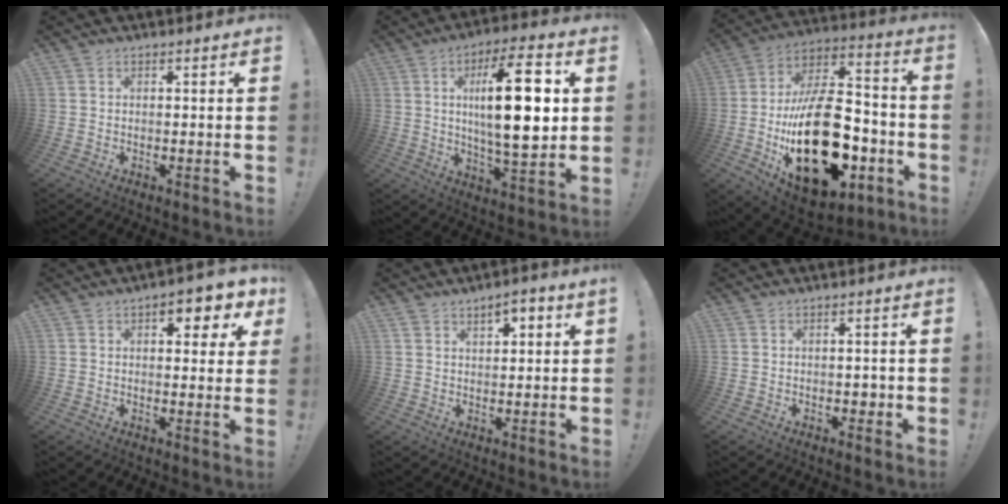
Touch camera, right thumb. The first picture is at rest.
{"total": 20.7, "force": [3.5, 6.3, 19.4], "torque": [-0.319, -0.009, 0.039]}
{"total": 32.6, "force": [-8.2, 18.2, 25.8], "torque": [-0.469, 0.054, -0.115]}
{"total": 6.7, "force": [3.1, 3.2, 5.1], "torque": [-0.047, -0.012, 0.045]}
{"total": 3.4, "force": [1.9, 1.4, 2.4], "torque": [-0.036, -0.006, 0.031]}
{"total": 1.9, "force": [-0.5, 1.5, 1.0], "torque": [-0.005, 0.003, -0.010]}